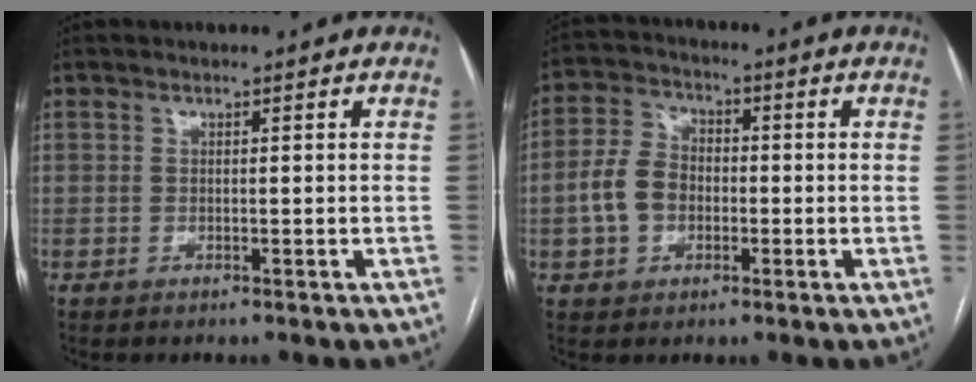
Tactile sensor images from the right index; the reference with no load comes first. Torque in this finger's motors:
{"motor_torque": [0.28, -0.11, 0.21, 0.05]}